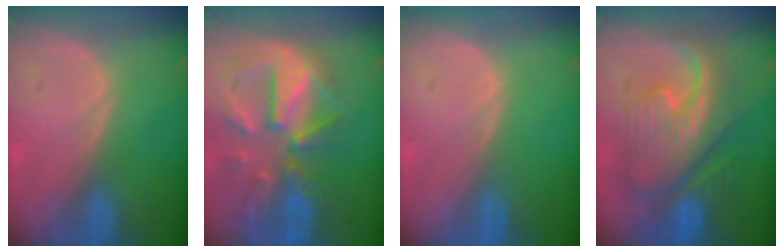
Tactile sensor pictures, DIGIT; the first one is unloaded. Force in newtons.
{"total": 11.9, "press": 10.4, "slide": 5.8}
{"total": 0.0}
{"total": 12.1, "press": 12.0, "slide": 1.4}